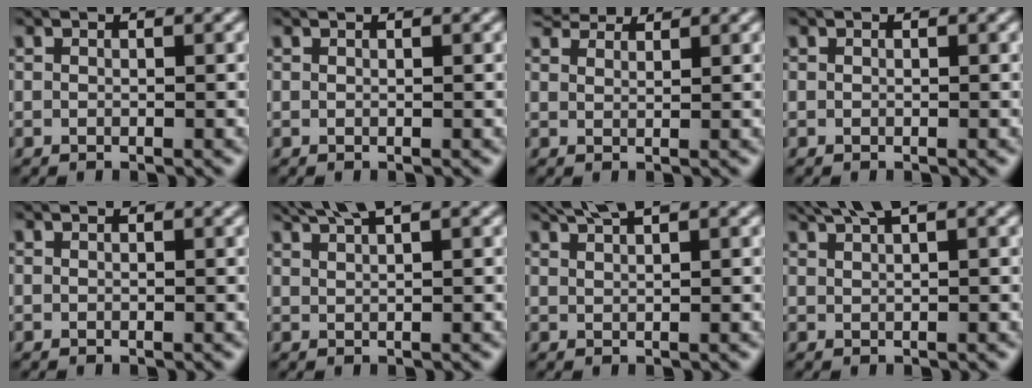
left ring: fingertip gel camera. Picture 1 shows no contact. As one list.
[{"total": 0.0}, {"total": 4.0, "force": [3.8, 0.6, 1.0], "torque": [-0.024, 0.003, 0.057]}, {"total": 0.0}, {"total": 0.0}, {"total": 3.5, "force": [2.8, 0.4, 2.0], "torque": [-0.021, 0.007, 0.044]}, {"total": 3.1, "force": [2.5, 0.4, 1.7], "torque": [-0.019, 0.007, 0.040]}, {"total": 3.0, "force": [2.3, 0.4, 1.9], "torque": [-0.018, 0.007, 0.040]}]